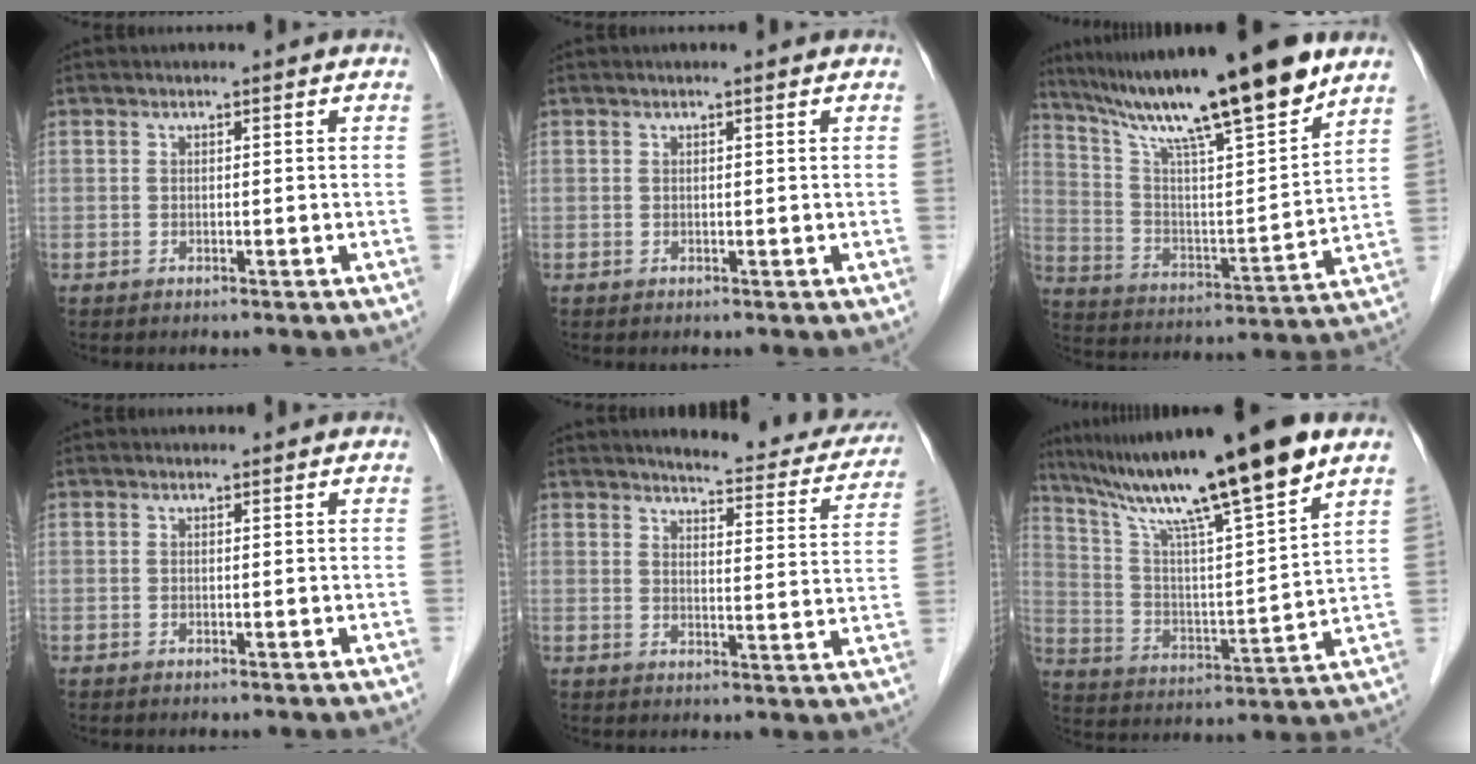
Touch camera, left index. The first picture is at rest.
{"total": 0.6, "force": [0.5, 0.0, 0.3], "torque": [-0.012, 0.003, 0.010]}
{"total": 21.5, "force": [16.9, 0.9, 13.3], "torque": [-0.221, 0.000, 0.284]}
{"total": 0.7, "force": [0.7, 0.2, 0.0], "torque": [-0.007, 0.003, 0.007]}
{"total": 15.9, "force": [14.7, 3.1, 5.2], "torque": [-0.036, -0.045, 0.152]}
{"total": 19.7, "force": [15.4, -0.3, 12.3], "torque": [-0.208, 0.007, 0.263]}